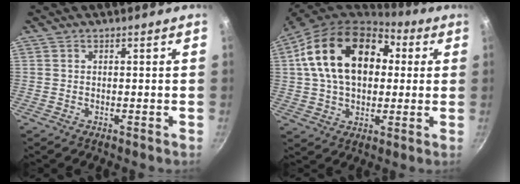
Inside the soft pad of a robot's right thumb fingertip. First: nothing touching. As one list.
[{"total": 20.9, "force": [4.8, 14.1, 14.8], "torque": [-0.226, 0.019, 0.070]}]